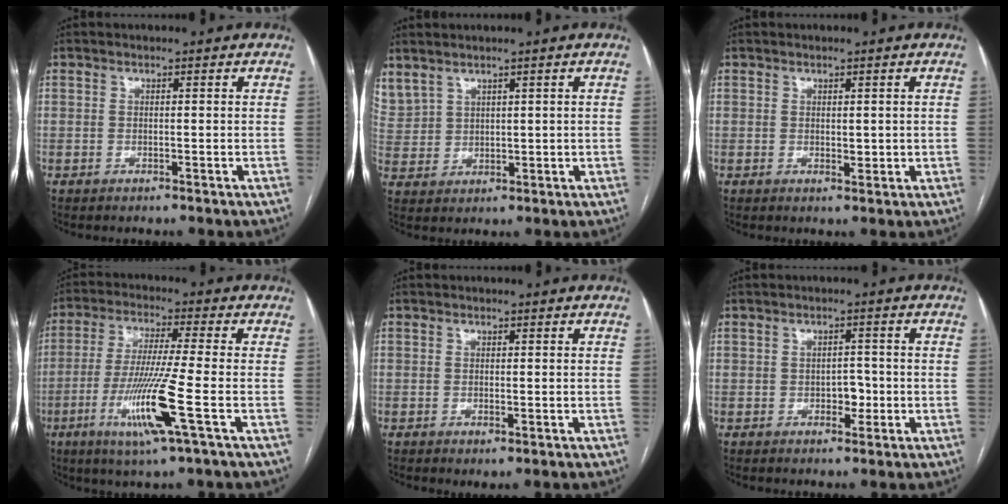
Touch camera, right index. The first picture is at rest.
{"total": 7.9, "force": [5.1, 5.2, 3.1], "torque": [-0.094, 0.017, 0.124]}
{"total": 1.5, "force": [0.2, 1.0, 1.2], "torque": [-0.014, -0.003, 0.005]}
{"total": 11.6, "force": [-4.0, -1.0, 10.8], "torque": [-0.216, -0.023, -0.079]}
{"total": 1.0, "force": [-0.3, 0.4, 0.9], "torque": [-0.015, -0.003, 0.000]}
{"total": 2.6, "force": [-0.6, 1.7, 1.9], "torque": [-0.018, 0.006, -0.007]}